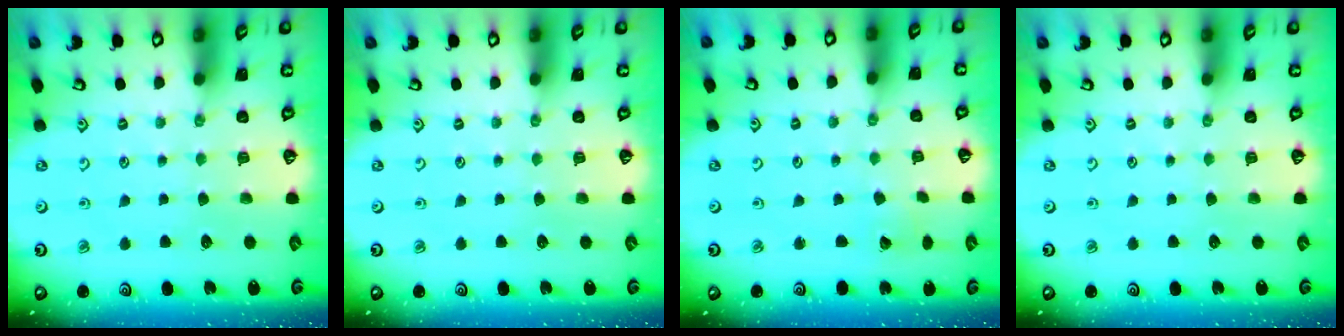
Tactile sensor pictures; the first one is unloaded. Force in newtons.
{"total": 0.0}
{"total": 2.4, "press": 2.4, "slide": 0.2}
{"total": 0.0}